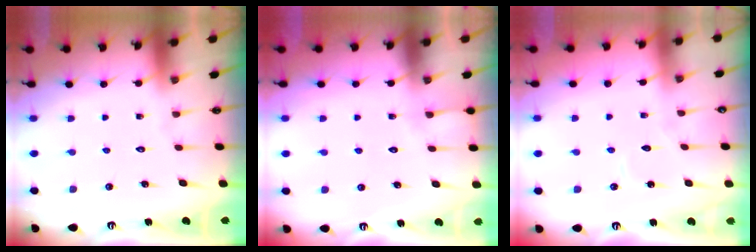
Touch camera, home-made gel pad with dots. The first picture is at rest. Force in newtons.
{"total": 4.8, "press": 4.7, "slide": 0.5}
{"total": 3.9, "press": 3.9, "slide": 0.4}